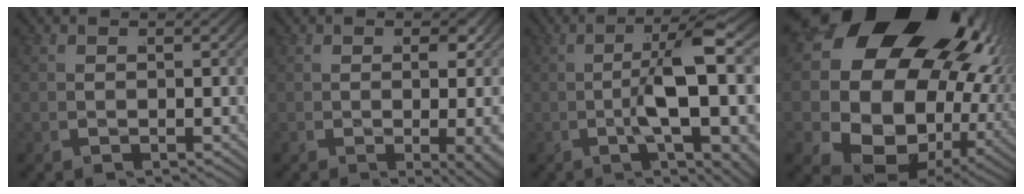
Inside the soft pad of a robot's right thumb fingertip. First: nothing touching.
{"total": 2.8, "force": [-0.4, 0.5, 2.7], "torque": [-0.034, -0.010, -0.003]}
{"total": 8.0, "force": [-0.4, 1.6, 7.9], "torque": [-0.135, 0.007, -0.013]}
{"total": 27.9, "force": [3.3, 19.3, 19.9], "torque": [-0.350, -0.024, 0.042]}